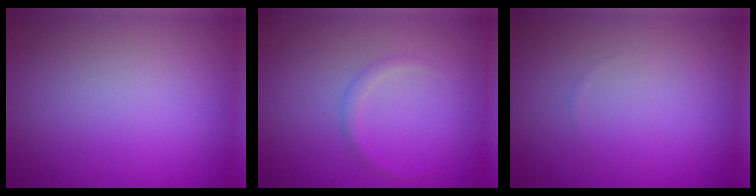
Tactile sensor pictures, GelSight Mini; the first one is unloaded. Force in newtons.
{"total": 0.9, "press": 0.9, "slide": 0.1}
{"total": 0.0}